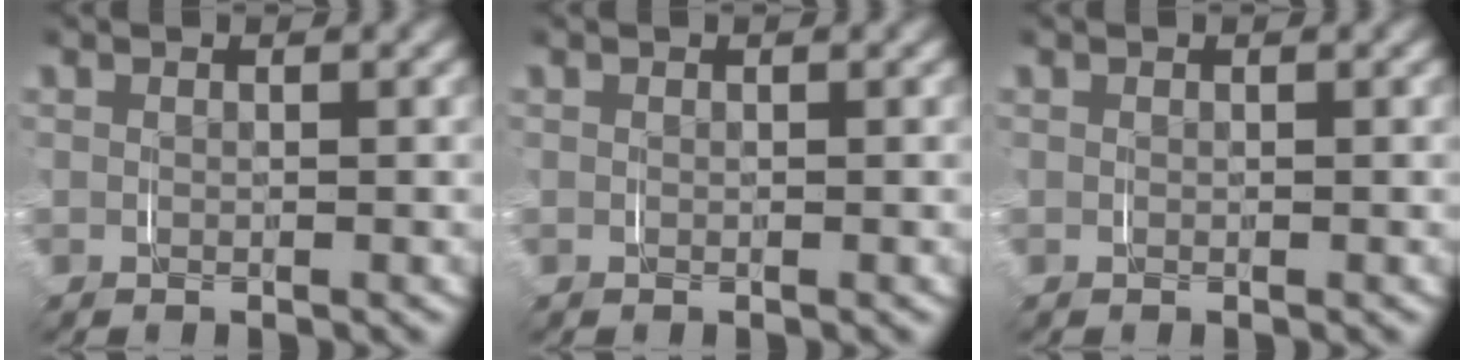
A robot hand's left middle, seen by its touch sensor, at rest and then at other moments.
{"total": 0.0}
{"total": 0.0}